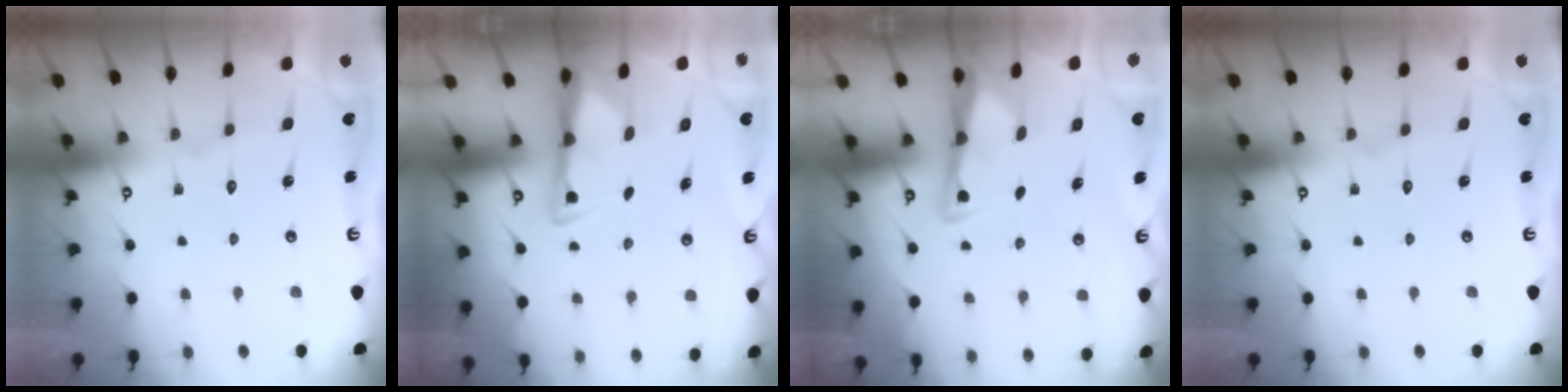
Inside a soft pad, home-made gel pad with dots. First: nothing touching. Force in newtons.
{"total": 2.9, "press": 2.9, "slide": 0.6}
{"total": 3.1, "press": 3.1, "slide": 0.3}
{"total": 0.0}